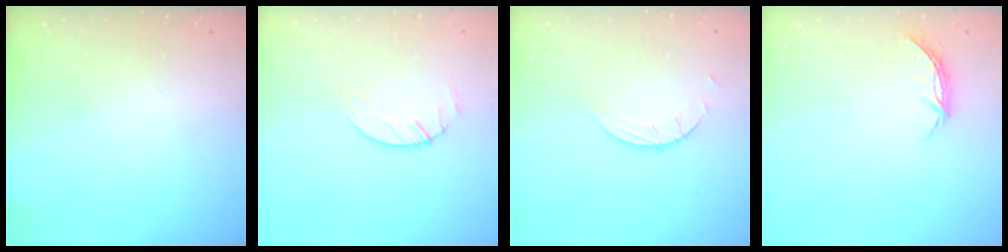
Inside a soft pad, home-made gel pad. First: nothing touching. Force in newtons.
{"total": 1.4, "press": 1.4, "slide": 0.2}
{"total": 1.9, "press": 1.9, "slide": 0.1}
{"total": 4.0, "press": 4.0, "slide": 0.5}